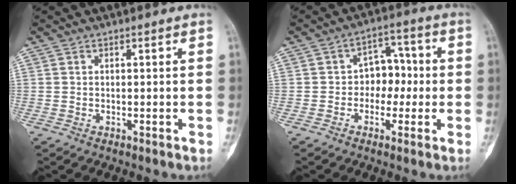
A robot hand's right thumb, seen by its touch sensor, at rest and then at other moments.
{"total": 6.9, "force": [-0.7, 5.2, 4.4], "torque": [-0.019, 0.029, -0.024]}